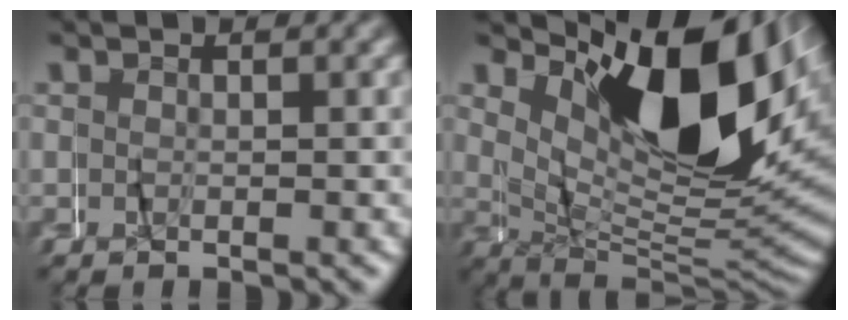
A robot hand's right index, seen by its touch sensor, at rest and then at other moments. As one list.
[{"total": 14.6, "force": [4.5, 6.3, 12.3], "torque": [-0.173, 0.026, 0.059]}]